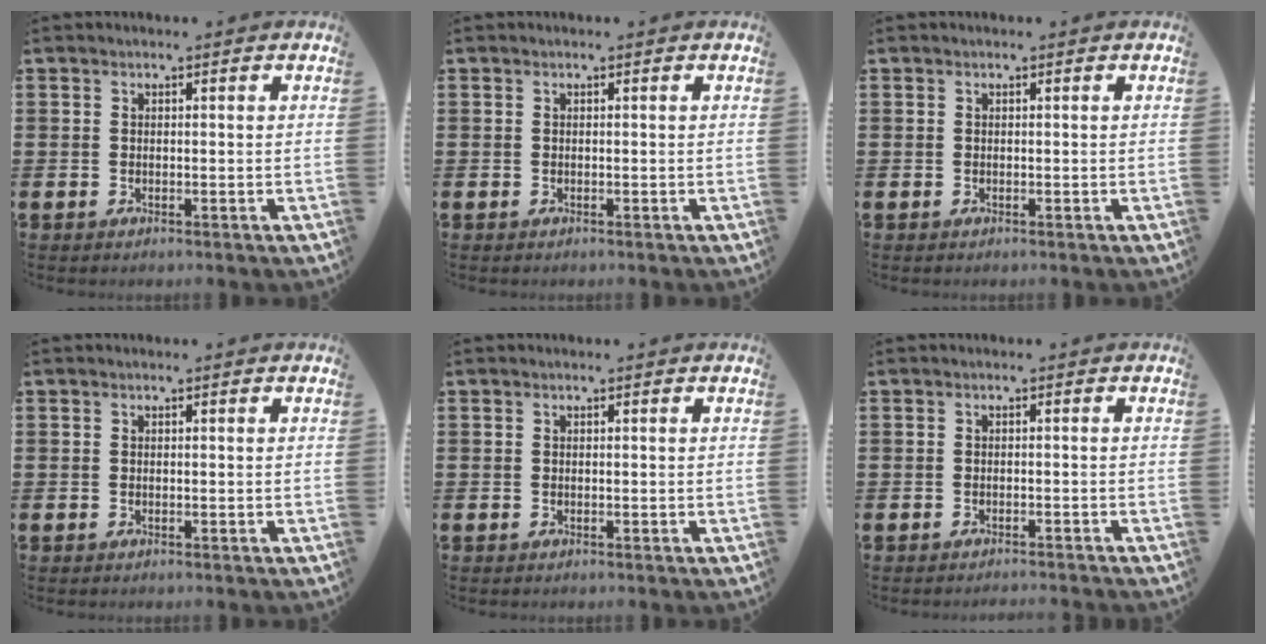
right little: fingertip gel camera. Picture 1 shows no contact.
{"total": 0.0}
{"total": 0.0}
{"total": 0.0}
{"total": 0.0}
{"total": 0.8, "force": [-0.8, -0.2, 0.0], "torque": [-0.001, 0.000, -0.016]}